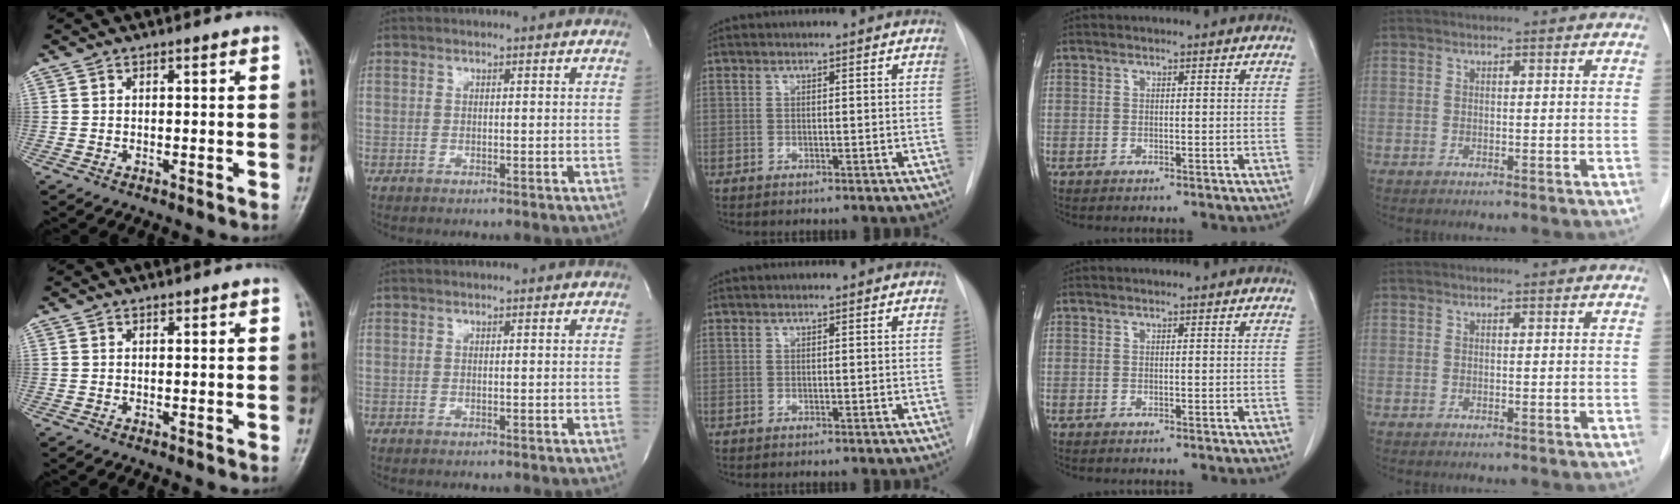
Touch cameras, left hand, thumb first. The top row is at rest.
{}